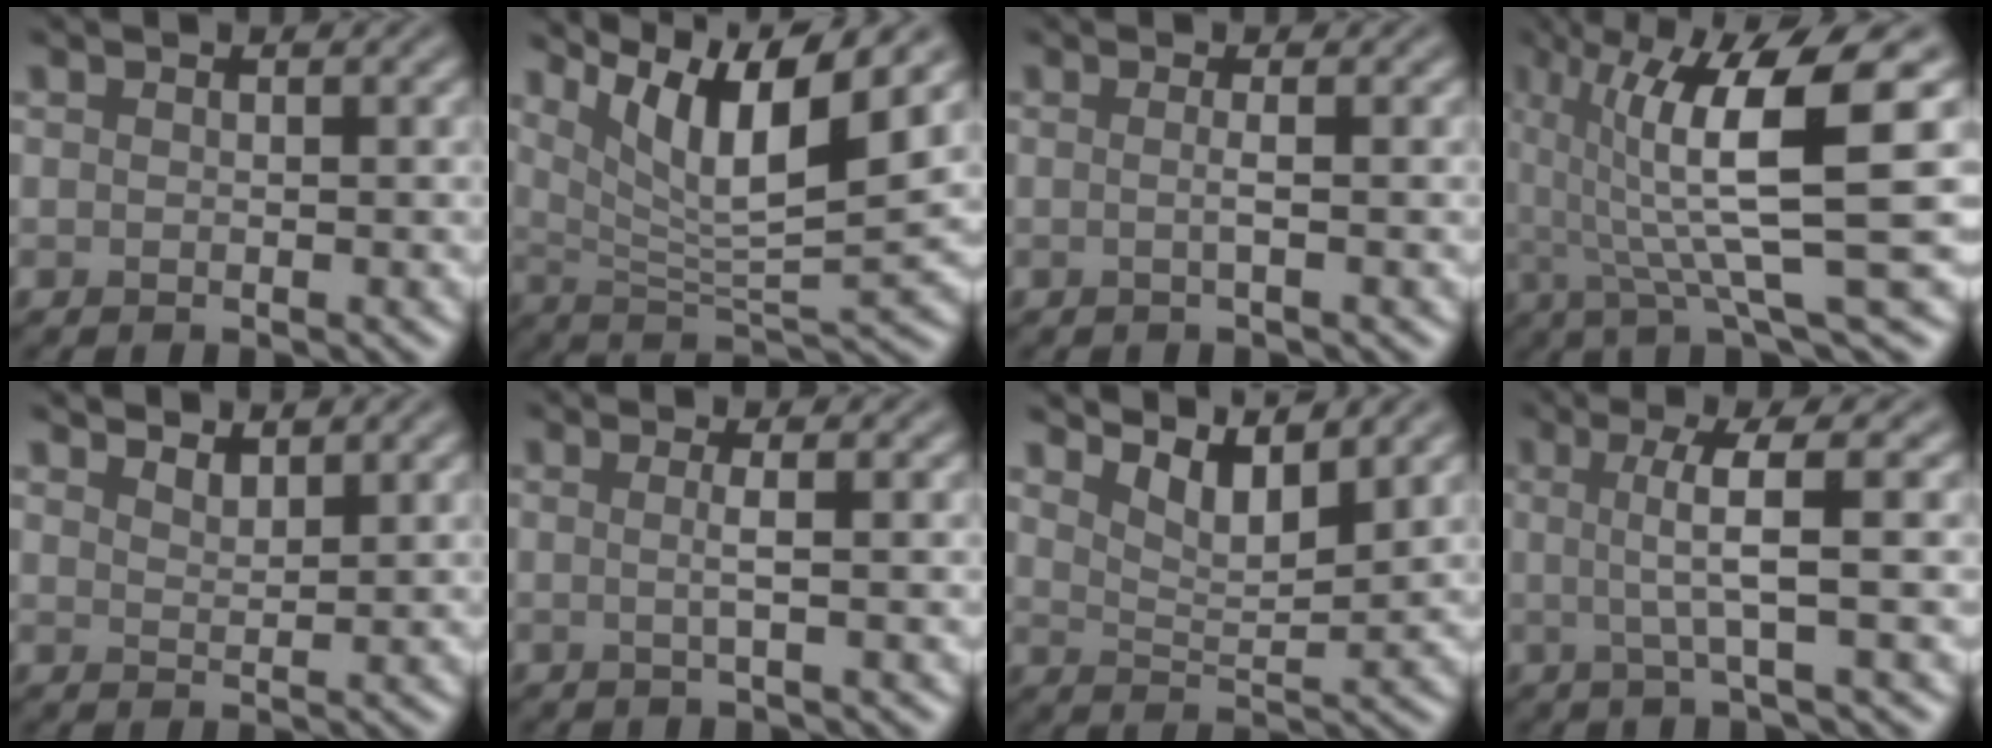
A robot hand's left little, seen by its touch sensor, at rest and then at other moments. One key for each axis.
{"total": 9.3, "fx": 5.3, "fy": 2.1, "fz": 7.4, "tx": -0.124, "ty": -0.004, "tz": 0.099}
{"total": 1.4, "fx": -0.1, "fy": 0.4, "fz": 1.3, "tx": -0.016, "ty": -0.003, "tz": -0.009}
{"total": 10.1, "fx": 1.6, "fy": 1.8, "fz": 9.8, "tx": -0.140, "ty": 0.003, "tz": 0.026}
{"total": 2.4, "fx": 2.3, "fy": 0.4, "fz": 0.6, "tx": -0.006, "ty": 0.001, "tz": 0.037}
{"total": 1.7, "fx": 0.0, "fy": 0.5, "fz": 1.7, "tx": -0.028, "ty": 0.000, "tz": -0.009}
{"total": 3.8, "fx": 3.1, "fy": 0.8, "fz": 2.1, "tx": -0.042, "ty": -0.008, "tz": 0.056}
{"total": 4.2, "fx": 0.4, "fy": 0.7, "fz": 4.2, "tx": -0.074, "ty": 0.002, "tz": 0.003}